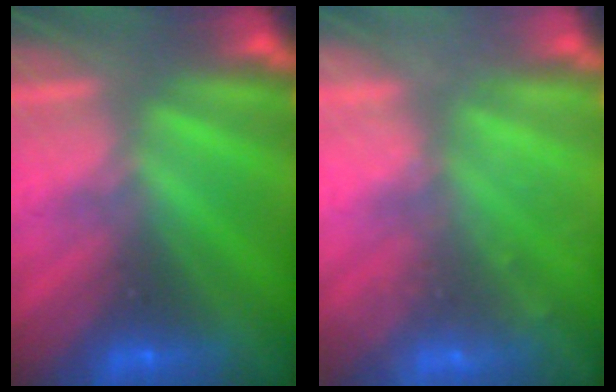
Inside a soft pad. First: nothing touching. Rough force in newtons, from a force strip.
{"total": 2.4}